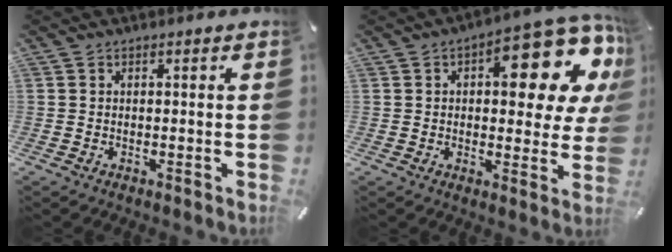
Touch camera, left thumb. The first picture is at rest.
{"total": 16.3, "force": [7.4, 6.9, 12.8], "torque": [-0.156, -0.063, 0.116]}